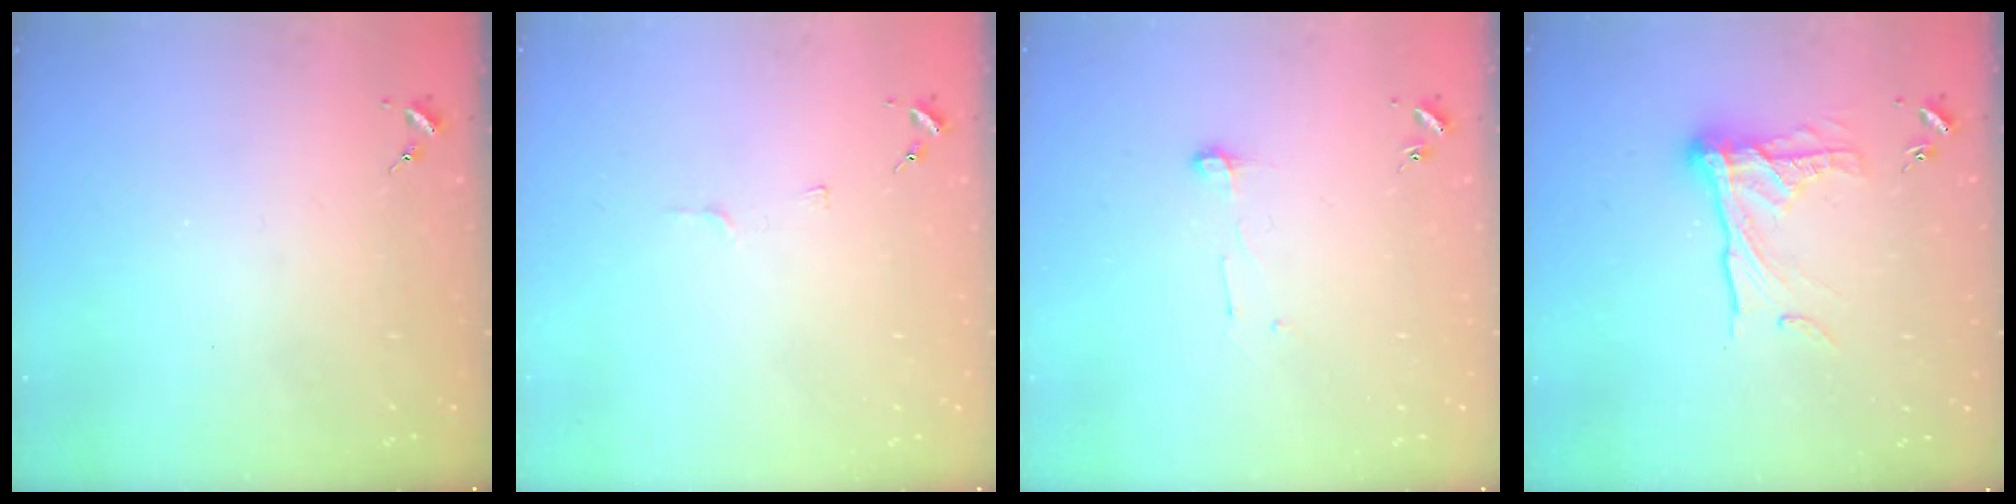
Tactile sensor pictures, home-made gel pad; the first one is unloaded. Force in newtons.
{"total": 3.6, "press": 3.6, "slide": 0.4}
{"total": 4.8, "press": 4.8, "slide": 0.5}
{"total": 14.6, "press": 14.6, "slide": 1.1}